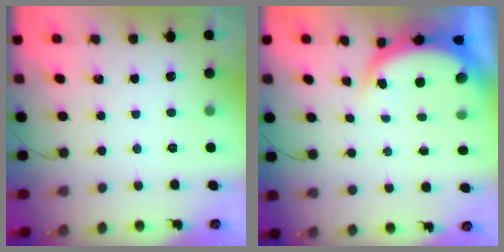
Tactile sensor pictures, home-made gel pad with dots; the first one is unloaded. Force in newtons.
{"total": 4.7, "press": 4.7, "slide": 0.2}